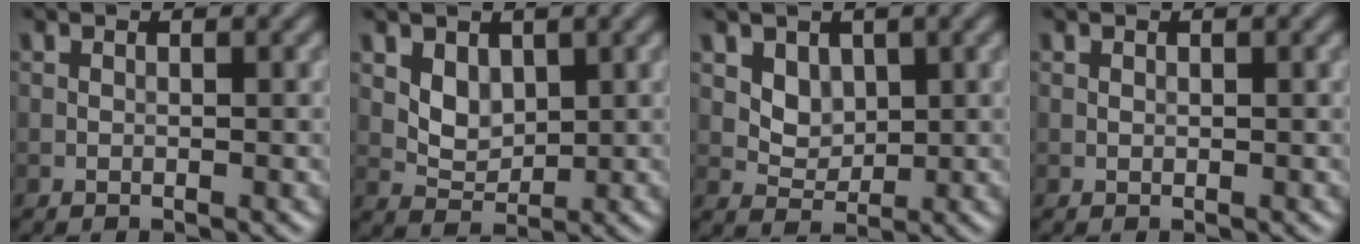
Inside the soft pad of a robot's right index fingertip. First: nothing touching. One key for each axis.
{"total": 2.5, "fx": 1.0, "fy": 1.8, "fz": 1.4, "tx": -0.025, "ty": -0.009, "tz": 0.022}
{"total": 2.6, "fx": 1.1, "fy": 2.0, "fz": 1.3, "tx": -0.024, "ty": -0.019, "tz": 0.036}
{"total": 0.0}